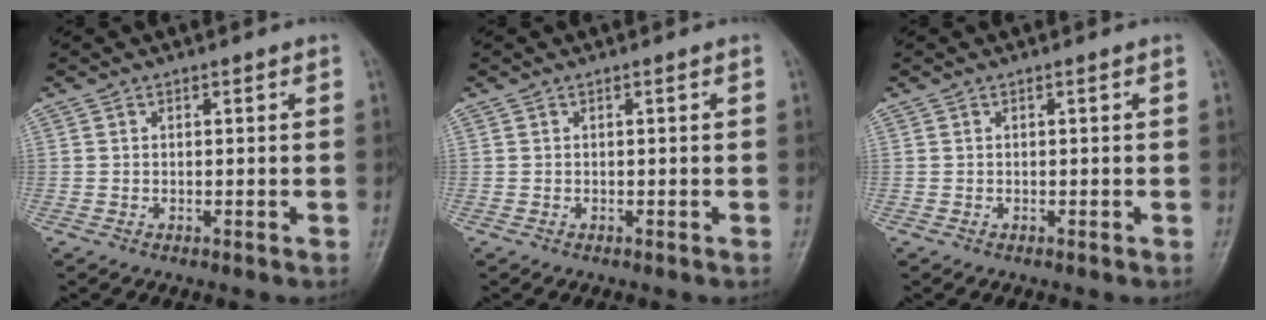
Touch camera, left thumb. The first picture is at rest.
{"total": 0.0}
{"total": 0.0}